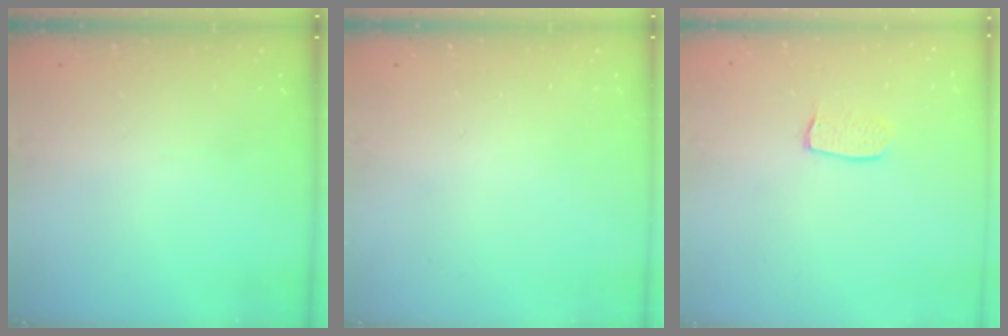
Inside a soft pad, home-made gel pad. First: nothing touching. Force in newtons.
{"total": 0.0}
{"total": 6.4, "press": 6.4, "slide": 0.1}